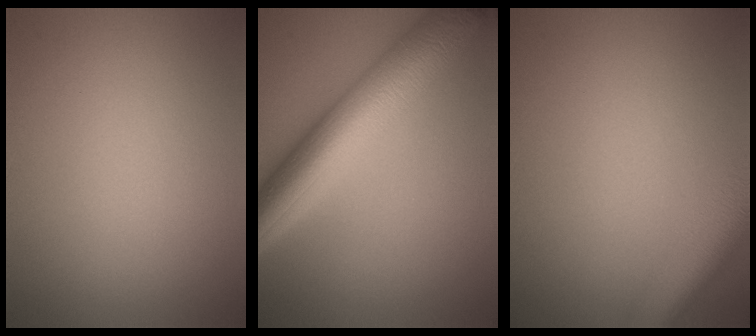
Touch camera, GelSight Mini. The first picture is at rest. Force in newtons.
{"total": 9.4, "press": 9.4, "slide": 0.1}
{"total": 5.6, "press": 5.6, "slide": 0.3}